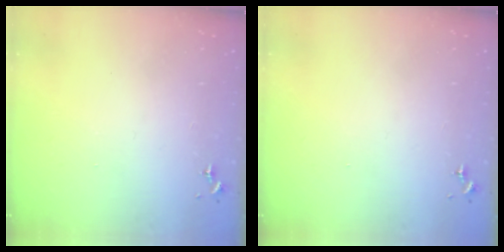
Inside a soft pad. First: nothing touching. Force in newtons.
{"total": 0.0}